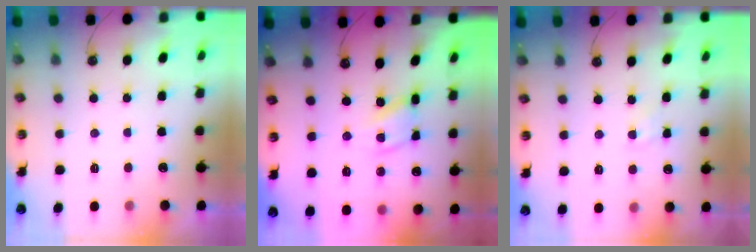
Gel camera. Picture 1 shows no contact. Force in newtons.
{"total": 8.2, "press": 8.1, "slide": 0.5}
{"total": 4.2, "press": 4.1, "slide": 0.5}